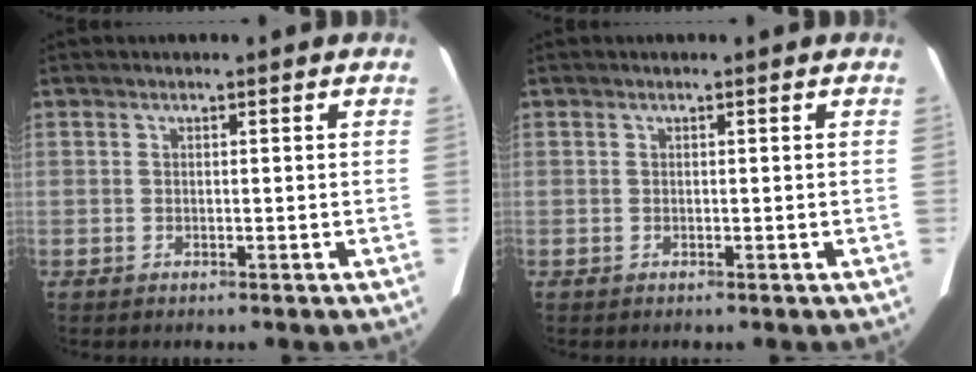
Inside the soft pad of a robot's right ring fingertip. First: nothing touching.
{"total": 0.0}